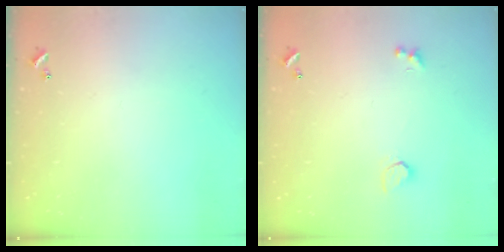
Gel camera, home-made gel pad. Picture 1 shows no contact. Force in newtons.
{"total": 1.3, "press": 1.2, "slide": 0.4}